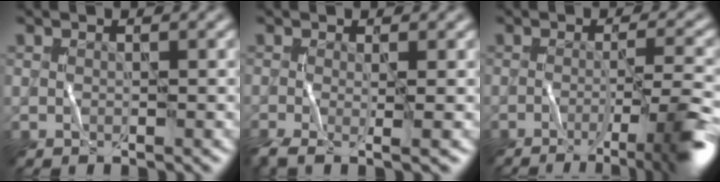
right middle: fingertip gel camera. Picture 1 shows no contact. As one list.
[{"total": 3.4, "force": [-1.1, 0.8, 3.2], "torque": [-0.062, -0.015, -0.025]}, {"total": 6.9, "force": [-3.2, 1.4, 5.9], "torque": [-0.078, 0.000, -0.049]}]